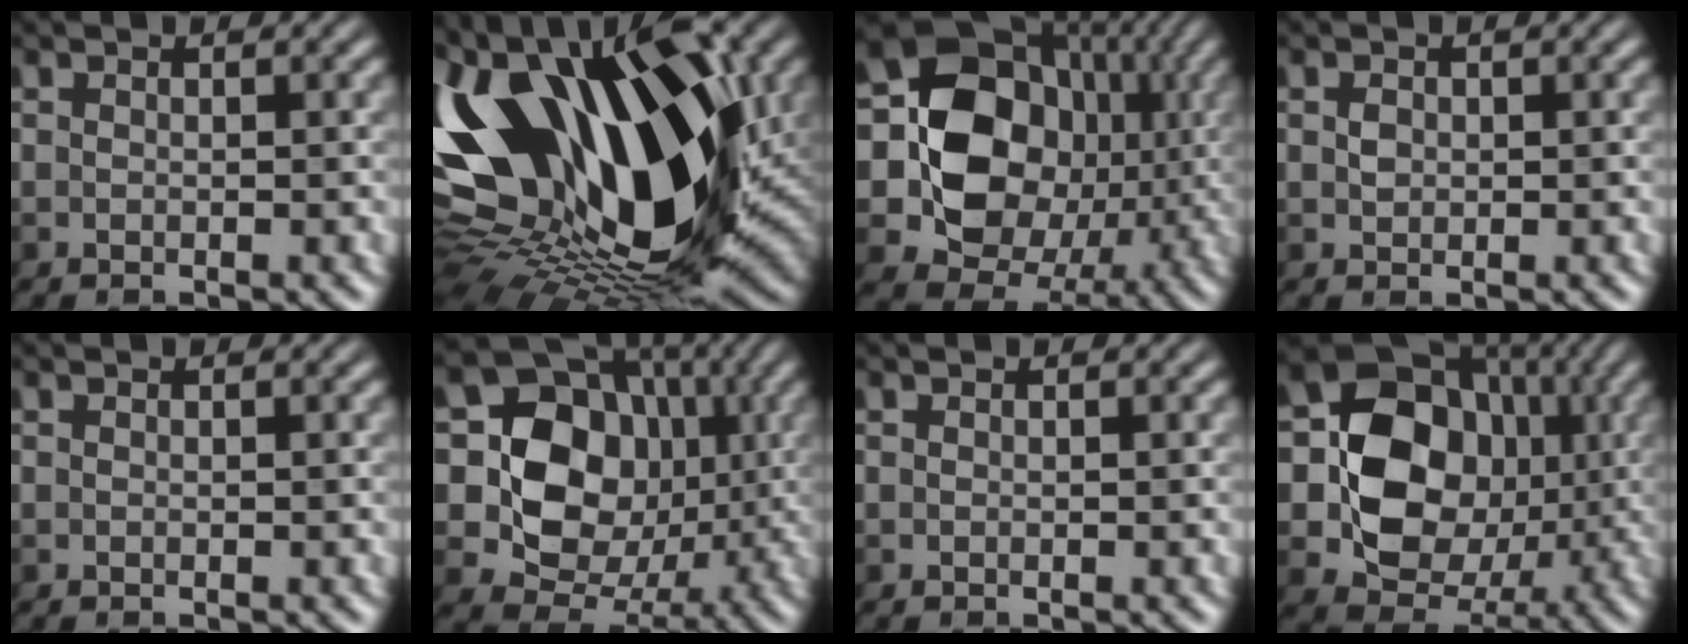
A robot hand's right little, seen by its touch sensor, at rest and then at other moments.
{"total": 17.9, "force": [1.2, 9.3, 15.3], "torque": [-0.286, 0.008, 0.001]}
{"total": 11.2, "force": [-0.5, 9.7, 5.7], "torque": [-0.091, -0.013, -0.019]}
{"total": 1.0, "force": [-0.6, 0.7, 0.4], "torque": [-0.014, -0.001, -0.010]}
{"total": 0.0}
{"total": 10.6, "force": [0.3, 8.9, 5.7], "torque": [-0.092, -0.010, -0.006]}
{"total": 0.0}
{"total": 10.3, "force": [-0.8, 8.6, 5.6], "torque": [-0.090, -0.010, -0.016]}